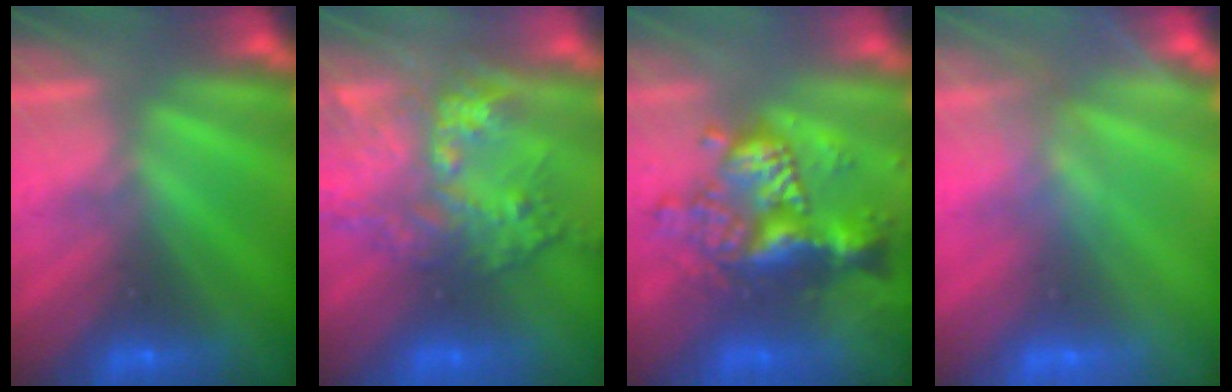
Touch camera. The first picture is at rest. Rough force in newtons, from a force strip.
{"total": 8.0}
{"total": 9.4}
{"total": 3.0}